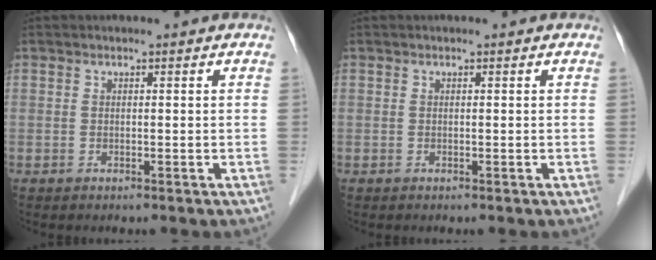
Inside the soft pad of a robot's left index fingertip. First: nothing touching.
{"total": 0.0}